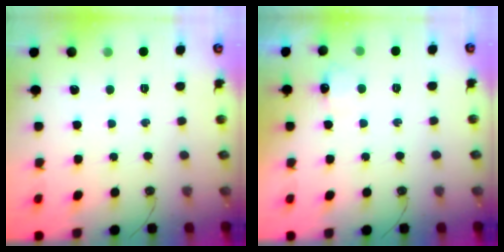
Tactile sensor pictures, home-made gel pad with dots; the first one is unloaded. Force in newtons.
{"total": 5.4, "press": 5.3, "slide": 1.3}